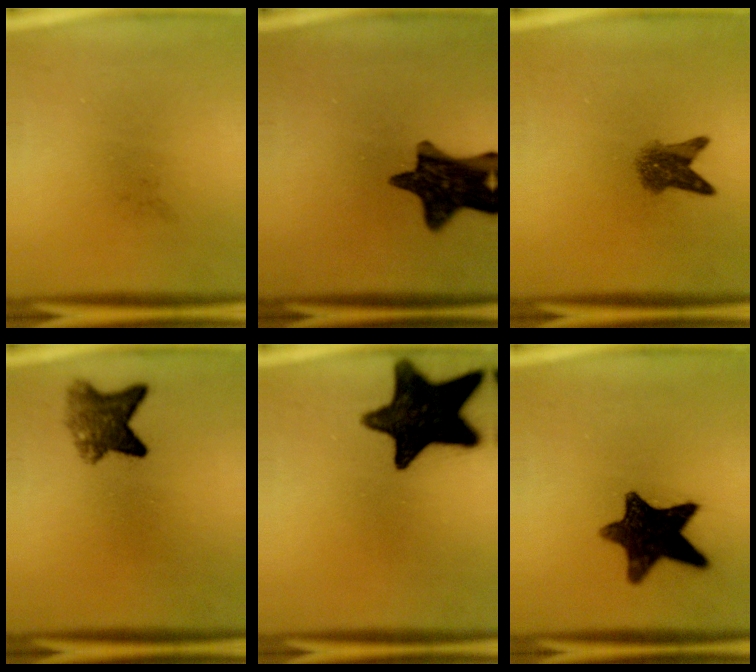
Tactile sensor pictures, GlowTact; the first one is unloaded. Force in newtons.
{"total": 13.0}
{"total": 4.1}
{"total": 5.5}
{"total": 17.3}
{"total": 12.2}